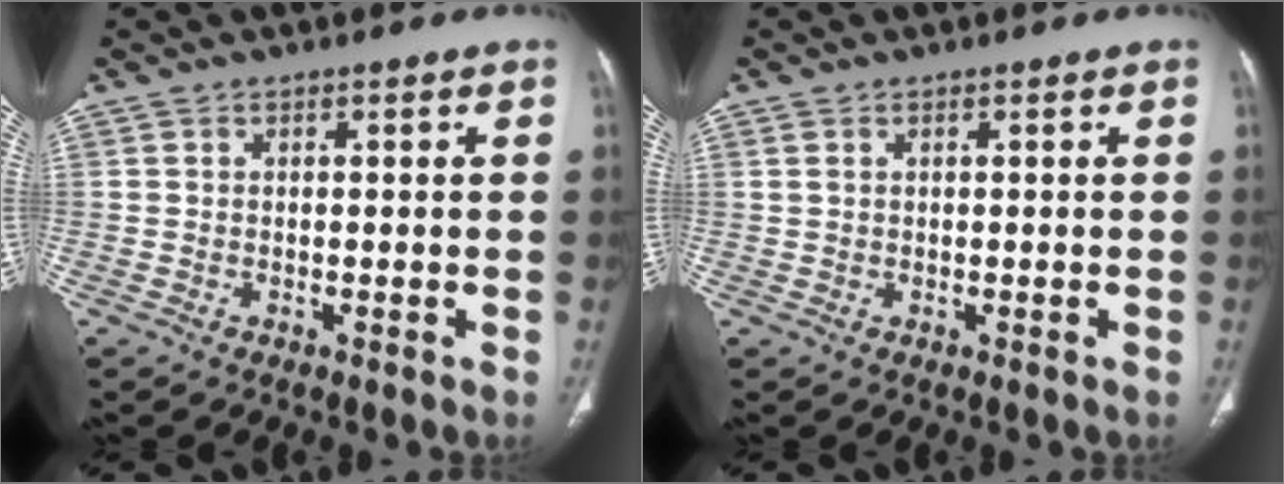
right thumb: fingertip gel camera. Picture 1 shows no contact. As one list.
[{"total": 1.0, "force": [0.4, 0.5, 0.7], "torque": [-0.020, 0.012, 0.014]}]